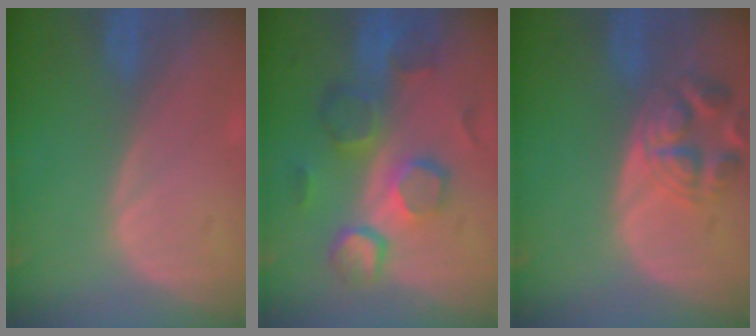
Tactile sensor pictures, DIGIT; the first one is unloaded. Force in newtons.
{"total": 10.4, "press": 9.3, "slide": 4.6}
{"total": 6.5, "press": 6.2, "slide": 2.1}